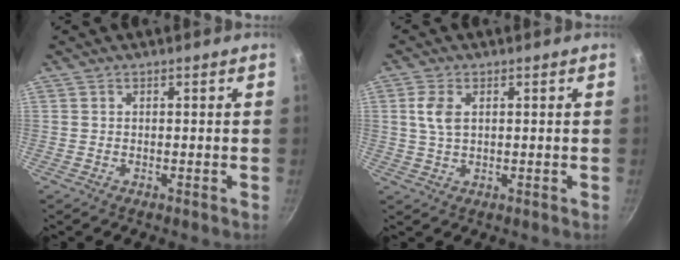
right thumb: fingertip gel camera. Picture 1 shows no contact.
{"total": 4.5, "force": [1.2, 2.6, 3.5], "torque": [-0.069, 0.000, 0.023]}